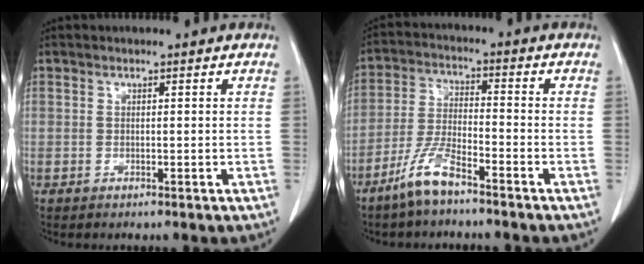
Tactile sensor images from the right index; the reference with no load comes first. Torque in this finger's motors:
{"motor_torque": [0.32, -0.25, 0.19, 0.10]}